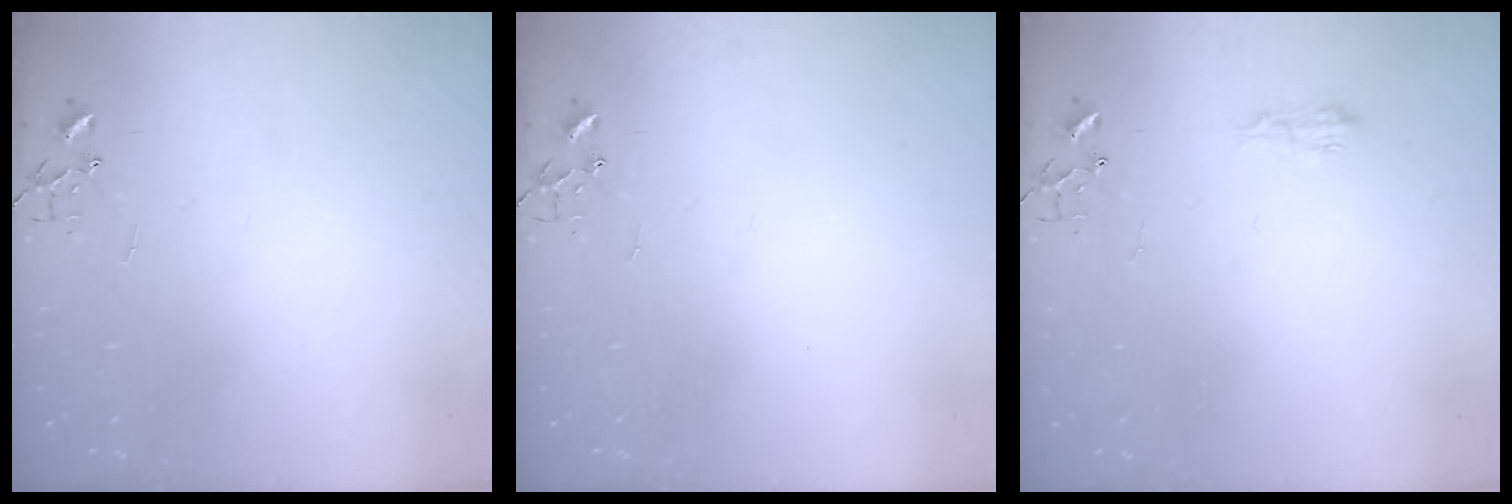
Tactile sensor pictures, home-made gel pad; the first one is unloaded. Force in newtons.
{"total": 0.0}
{"total": 5.9, "press": 5.9, "slide": 0.8}